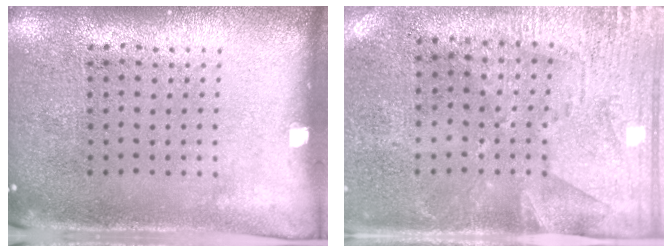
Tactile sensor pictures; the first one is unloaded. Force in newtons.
{"total": 2.7, "press": 2.3, "slide": 1.5}